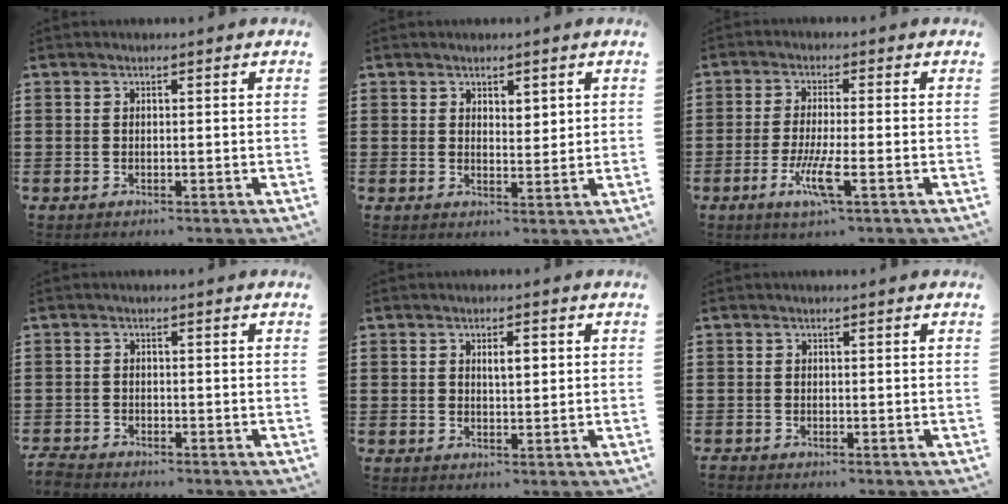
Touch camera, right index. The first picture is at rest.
{"total": 2.2, "force": [1.8, 1.2, 0.5], "torque": [-0.007, 0.003, 0.032]}
{"total": 6.1, "force": [-2.4, 0.6, 5.5], "torque": [-0.118, -0.020, -0.048]}
{"total": 1.7, "force": [-1.7, 0.1, 0.0], "torque": [-0.005, -0.001, -0.036]}
{"total": 2.6, "force": [0.6, 1.0, 2.3], "torque": [-0.039, 0.003, 0.006]}
{"total": 0.0}